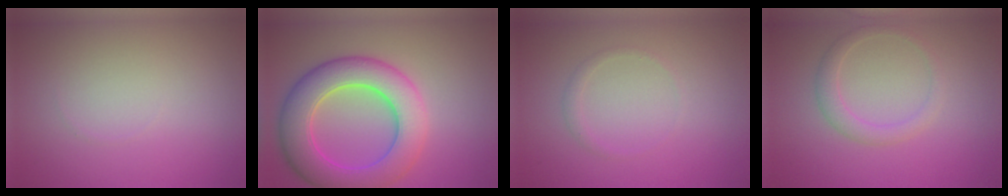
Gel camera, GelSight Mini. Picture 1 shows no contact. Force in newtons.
{"total": 8.3, "press": 8.3, "slide": 0.5}
{"total": 0.8, "press": 0.8, "slide": 0.1}
{"total": 2.0, "press": 2.0, "slide": 0.1}